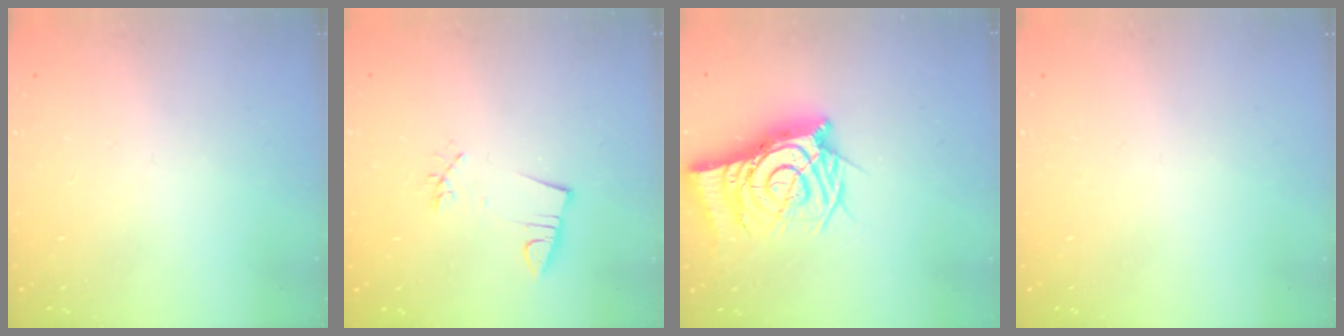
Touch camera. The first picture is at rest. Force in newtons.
{"total": 3.0, "press": 1.4, "slide": 2.6}
{"total": 13.6, "press": 13.5, "slide": 1.5}
{"total": 0.0}